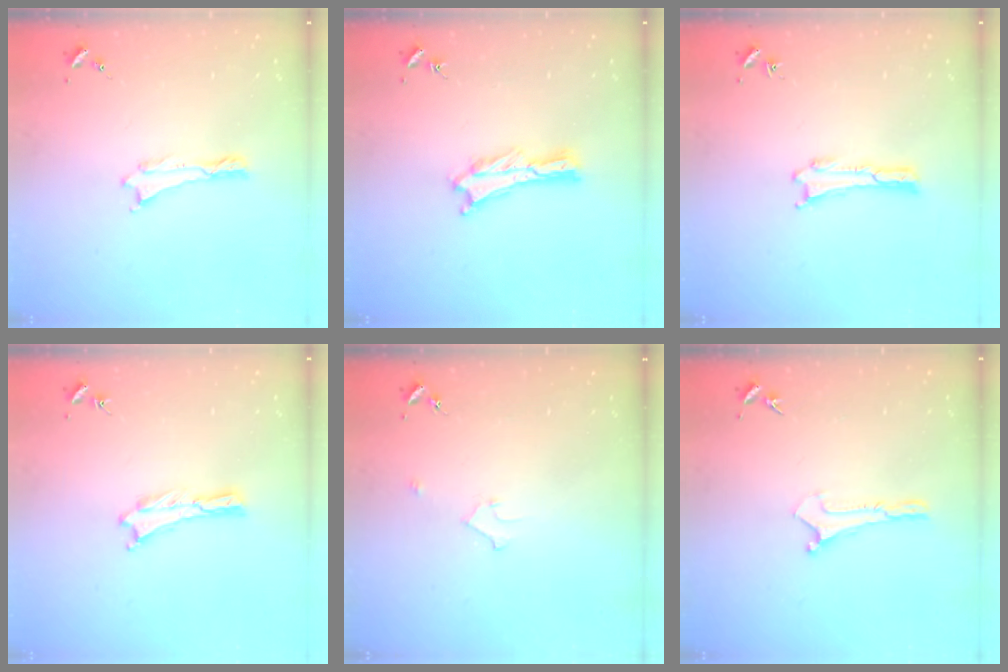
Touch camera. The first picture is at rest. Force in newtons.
{"total": 0.9, "press": 0.9, "slide": 0.2}
{"total": 0.0}
{"total": 0.0}
{"total": 2.2, "press": 2.2, "slide": 0.2}
{"total": 0.0}